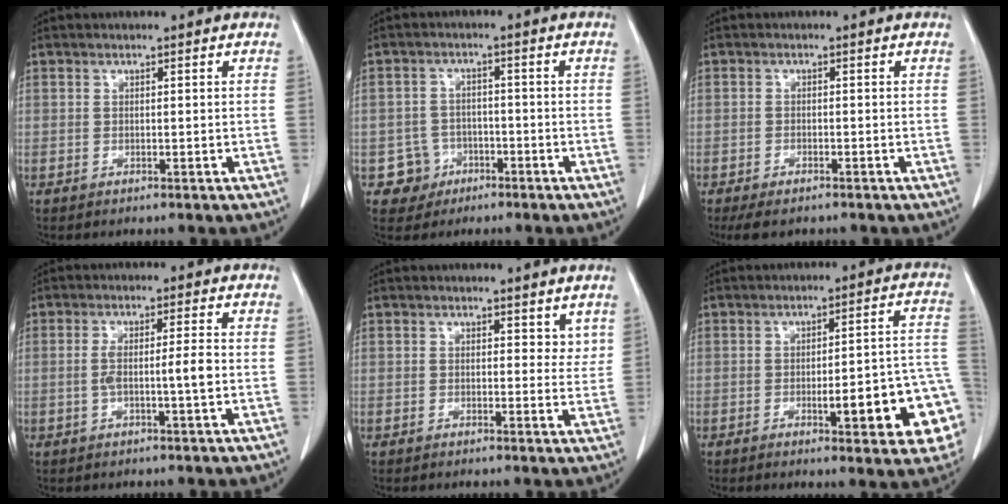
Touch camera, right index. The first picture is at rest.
{"total": 4.7, "force": [-2.1, 4.2, -0.2], "torque": [0.012, 0.017, -0.031]}
{"total": 4.1, "force": [-3.2, 1.4, 2.1], "torque": [-0.031, -0.007, -0.046]}
{"total": 4.3, "force": [-0.8, 0.0, 4.3], "torque": [-0.085, 0.006, -0.010]}
{"total": 2.6, "force": [1.9, 1.6, 0.9], "torque": [0.006, -0.007, 0.022]}
{"total": 13.7, "force": [-4.3, 2.3, 12.8], "torque": [-0.104, 0.026, -0.047]}